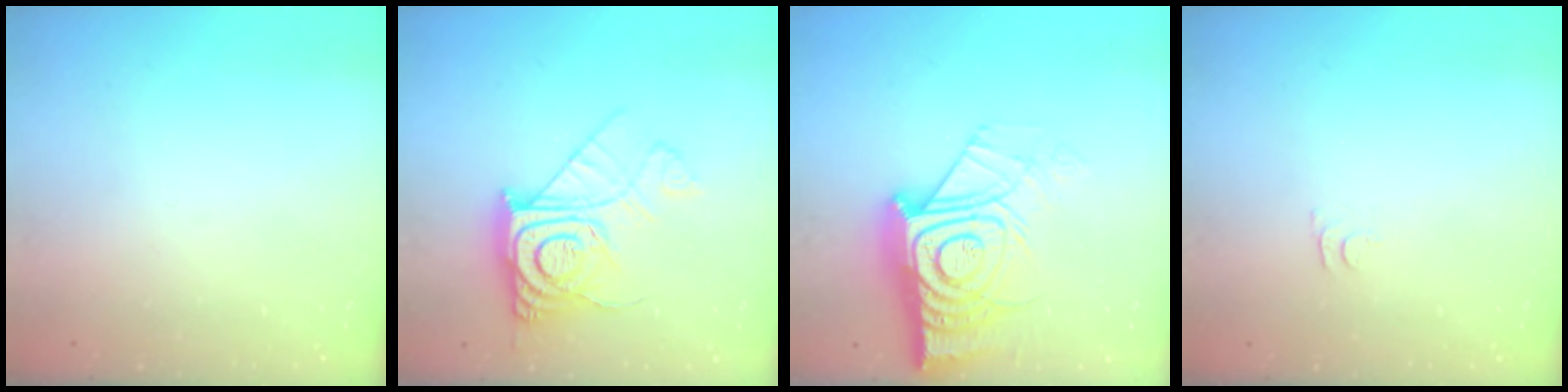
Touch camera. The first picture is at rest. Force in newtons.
{"total": 15.1, "press": 15.0, "slide": 1.4}
{"total": 22.0, "press": 21.9, "slide": 1.7}
{"total": 4.4, "press": 4.4, "slide": 0.4}